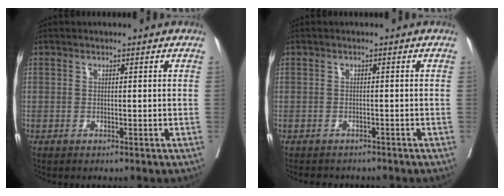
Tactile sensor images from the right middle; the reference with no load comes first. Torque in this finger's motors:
{"motor_torque": [0.35, -0.29, -0.02, 0.00]}